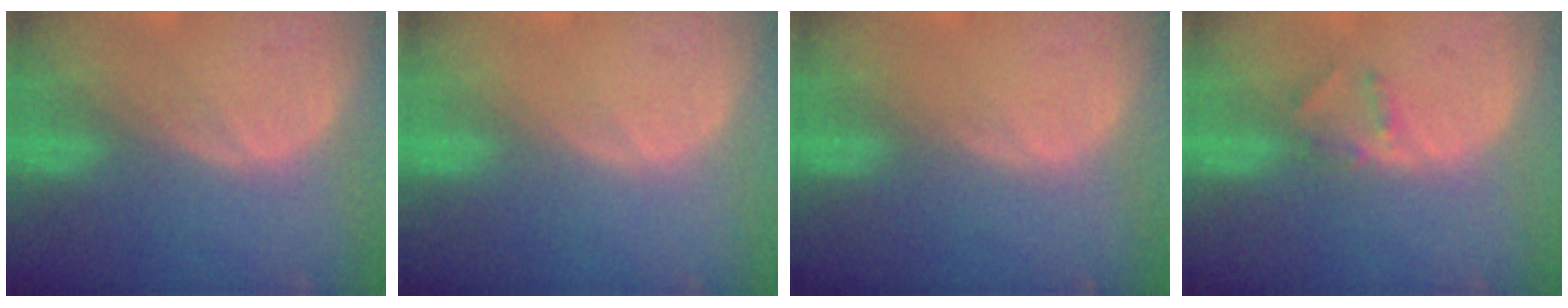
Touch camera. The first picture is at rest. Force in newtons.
{"total": 0.0}
{"total": 0.0}
{"total": 2.3, "press": 2.1, "slide": 0.9}